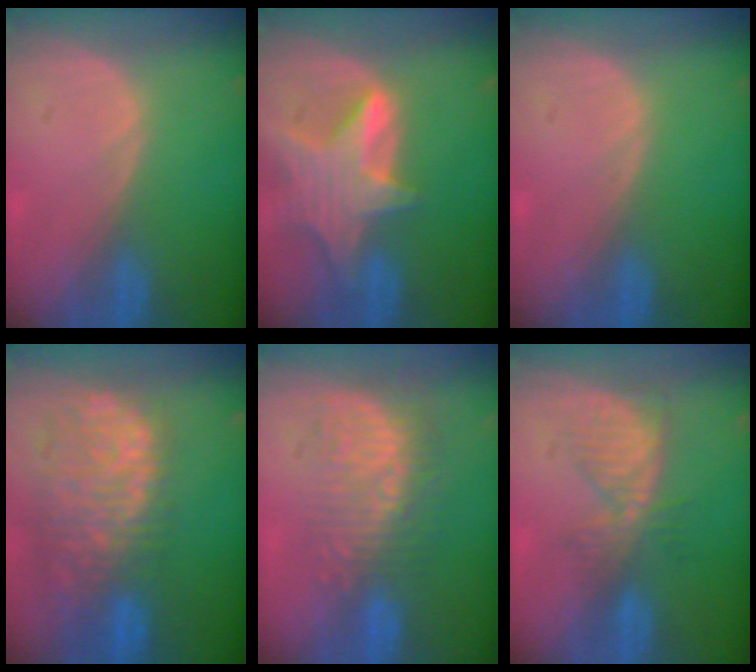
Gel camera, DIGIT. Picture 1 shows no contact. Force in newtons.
{"total": 8.2, "press": 7.3, "slide": 3.8}
{"total": 0.0}
{"total": 12.4, "press": 10.2, "slide": 7.1}
{"total": 9.8, "press": 8.7, "slide": 4.5}
{"total": 5.4, "press": 5.3, "slide": 0.6}